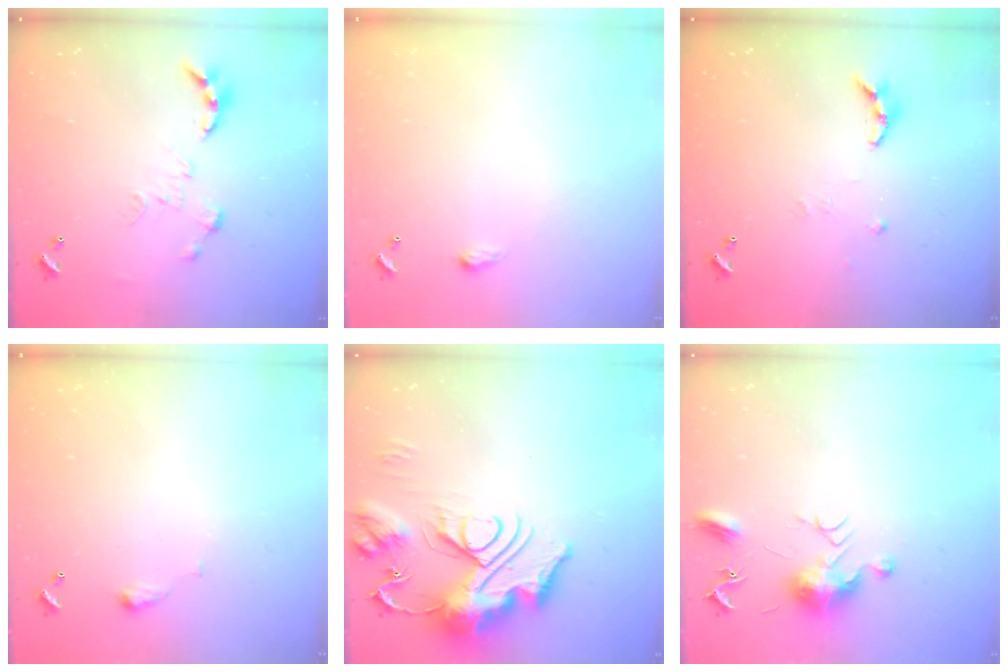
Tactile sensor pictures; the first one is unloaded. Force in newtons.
{"total": 1.3, "press": 1.3, "slide": 0.2}
{"total": 6.7, "press": 6.7, "slide": 0.5}
{"total": 2.9, "press": 2.9, "slide": 0.5}
{"total": 19.2, "press": 19.1, "slide": 1.7}
{"total": 9.8, "press": 9.8, "slide": 0.7}